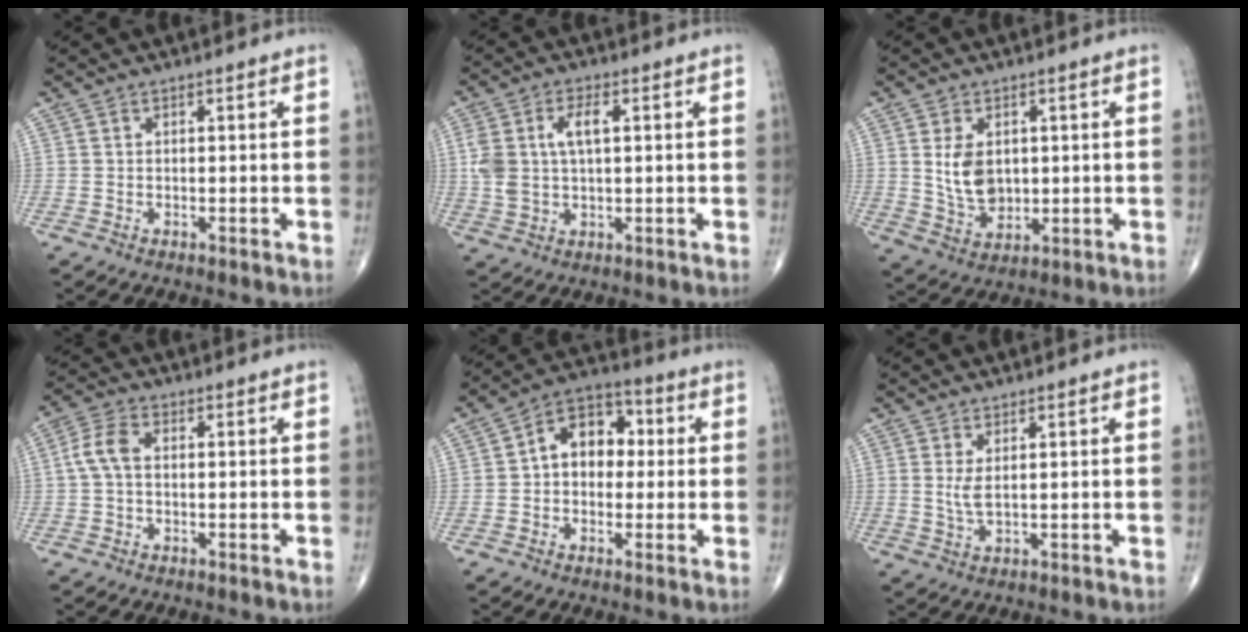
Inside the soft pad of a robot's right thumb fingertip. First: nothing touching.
{"total": 8.1, "force": [1.7, 4.1, 6.7], "torque": [-0.145, 0.011, 0.036]}
{"total": 7.6, "force": [1.2, 5.2, 5.4], "torque": [-0.079, -0.014, 0.036]}
{"total": 4.9, "force": [0.1, 2.9, 4.0], "torque": [-0.088, 0.016, -0.004]}
{"total": 10.3, "force": [0.8, 7.4, 7.1], "torque": [-0.077, 0.029, -0.001]}
{"total": 2.7, "force": [0.7, 0.9, 2.5], "torque": [-0.053, -0.009, 0.021]}